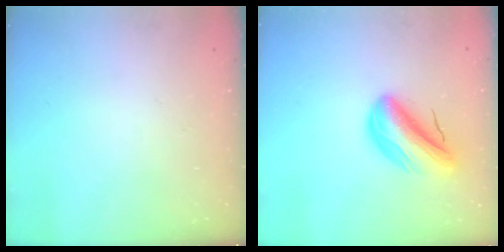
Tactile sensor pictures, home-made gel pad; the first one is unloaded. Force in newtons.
{"total": 10.4, "press": 10.0, "slide": 2.9}